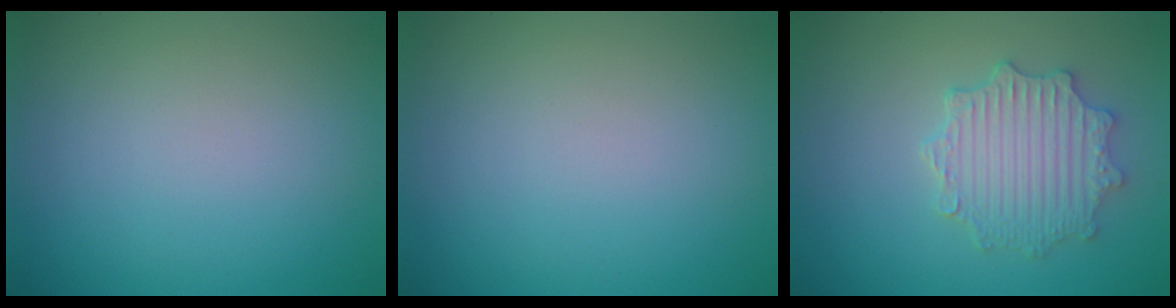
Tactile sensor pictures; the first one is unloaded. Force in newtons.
{"total": 0.0}
{"total": 4.1, "press": 3.6, "slide": 2.0}